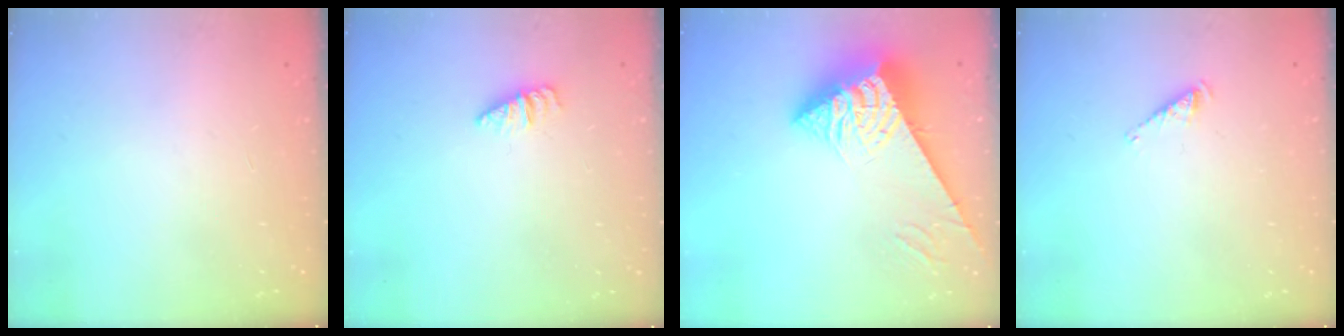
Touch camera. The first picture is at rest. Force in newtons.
{"total": 1.2, "press": 1.2, "slide": 0.2}
{"total": 7.5, "press": 7.4, "slide": 0.7}
{"total": 3.1, "press": 3.1, "slide": 0.4}